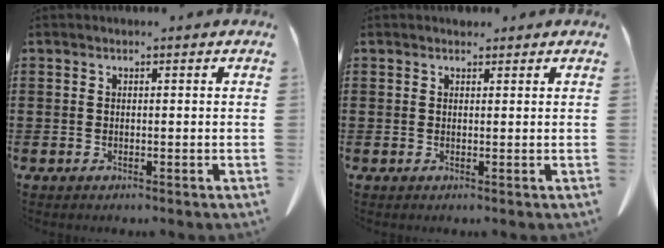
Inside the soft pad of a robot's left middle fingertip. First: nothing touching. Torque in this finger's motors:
{"motor_torque": [0.01, 0.01, 0.01, 0.01]}